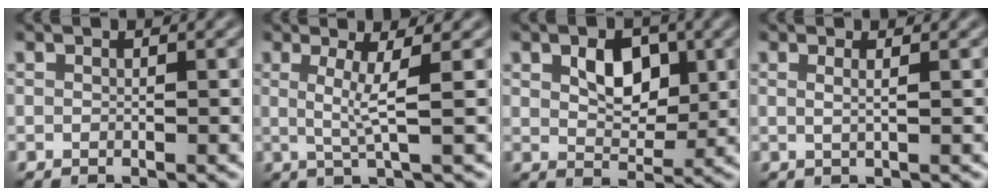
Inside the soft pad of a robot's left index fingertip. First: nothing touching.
{"total": 3.0, "force": [0.3, 0.3, 3.0], "torque": [-0.063, -0.008, 0.007]}
{"total": 3.7, "force": [0.9, 2.4, 2.7], "torque": [-0.052, -0.003, 0.013]}
{"total": 1.3, "force": [0.4, 0.5, 1.1], "torque": [-0.013, -0.004, -0.006]}